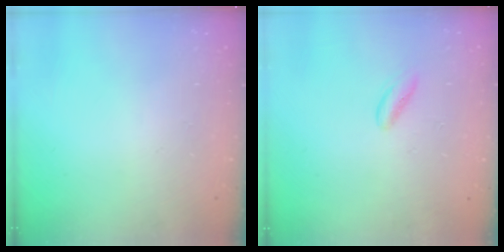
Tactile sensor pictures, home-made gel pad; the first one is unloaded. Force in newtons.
{"total": 2.4, "press": 2.4, "slide": 0.2}